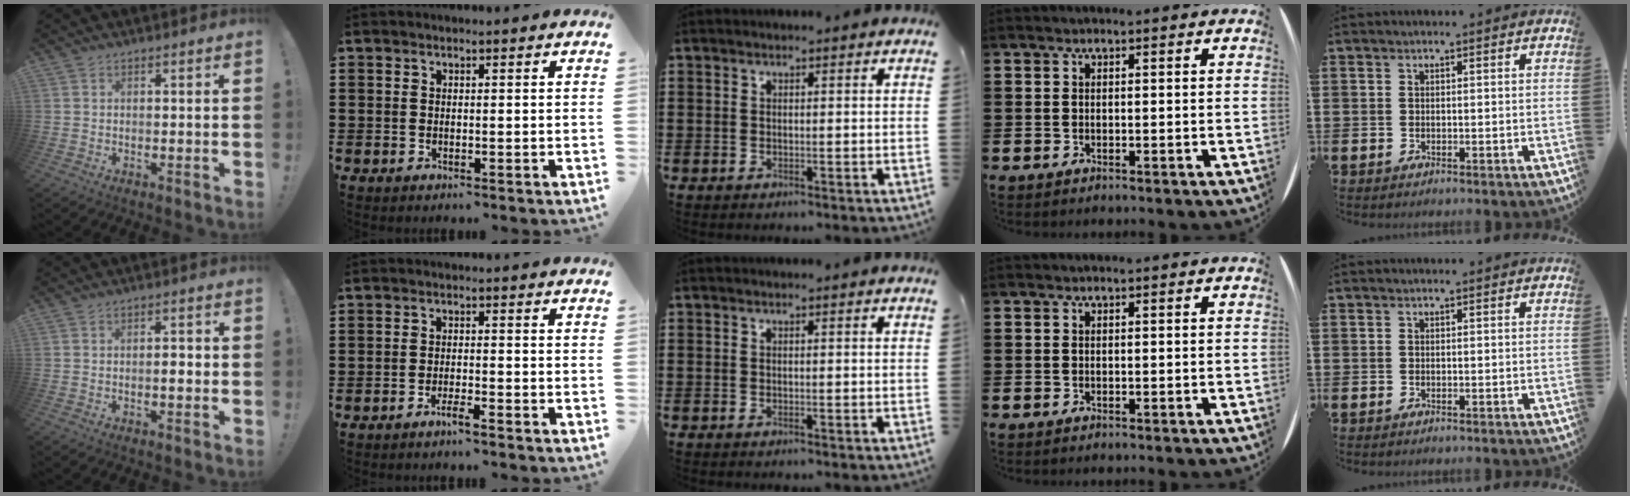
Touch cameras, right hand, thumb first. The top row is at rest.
{"thumb": {"total": 2.5, "force": [-0.7, 0.7, 2.3], "torque": [-0.027, -0.002, -0.017]}, "index": {"total": 1.9, "force": [-1.5, 0.0, 1.1], "torque": [-0.020, 0.000, -0.027]}}